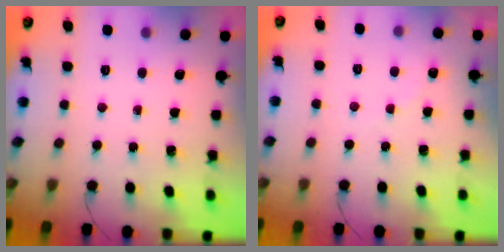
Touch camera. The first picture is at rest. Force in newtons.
{"total": 5.7, "press": 5.6, "slide": 0.9}